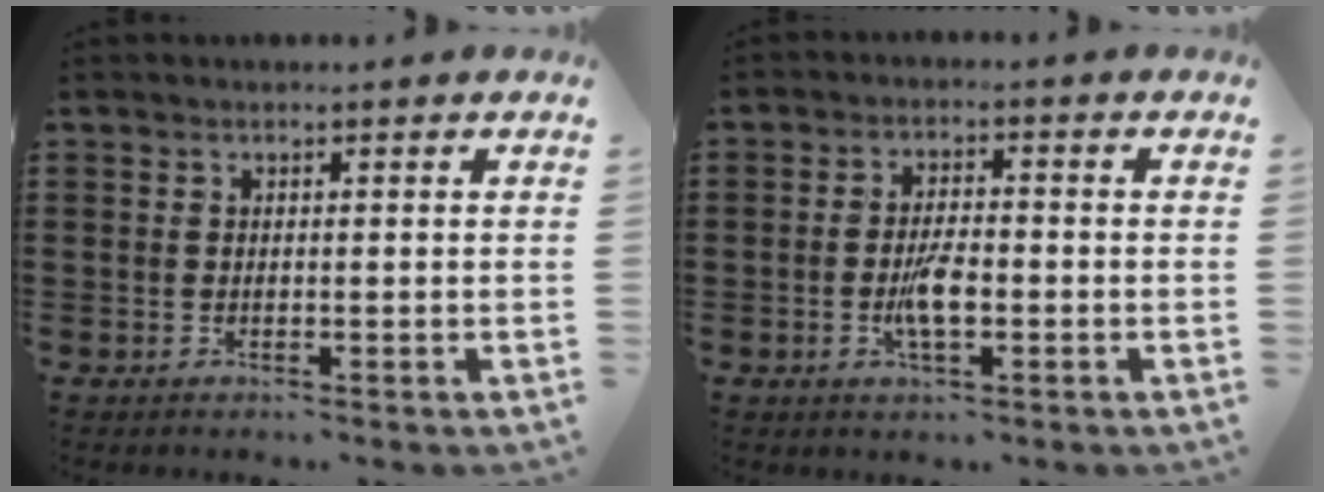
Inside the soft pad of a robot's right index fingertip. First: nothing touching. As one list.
[{"total": 5.2, "force": [-1.3, 1.9, 4.6], "torque": [-0.099, -0.001, -0.028]}]